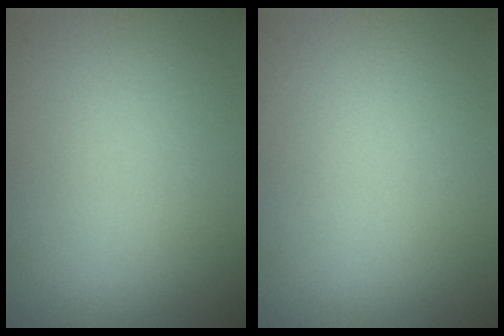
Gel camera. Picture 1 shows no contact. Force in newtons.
{"total": 0.0}